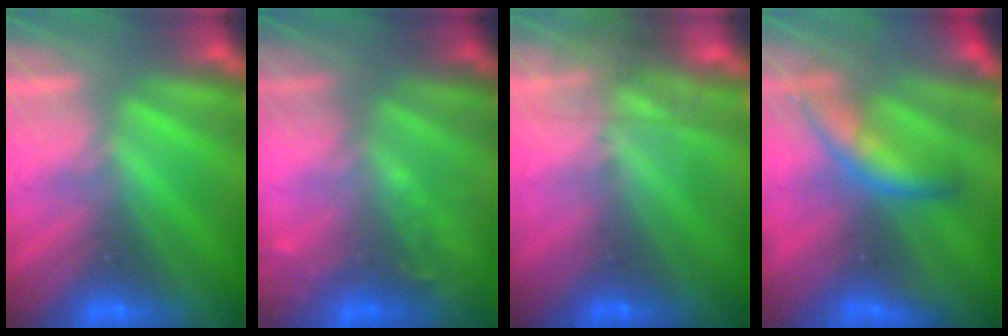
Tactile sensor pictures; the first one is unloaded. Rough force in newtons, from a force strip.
{"total": 2.2}
{"total": 8.3}
{"total": 7.2}